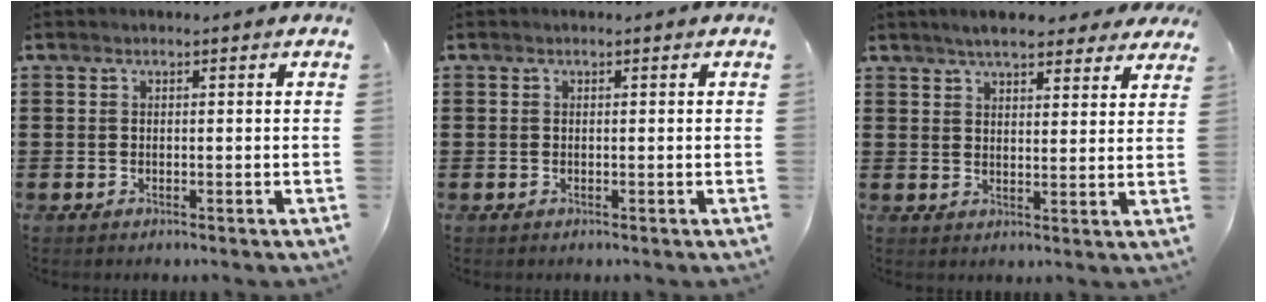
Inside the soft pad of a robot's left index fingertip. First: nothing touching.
{"total": 0.0}
{"total": 5.6, "force": [4.9, 1.2, 2.5], "torque": [-0.053, -0.008, 0.088]}